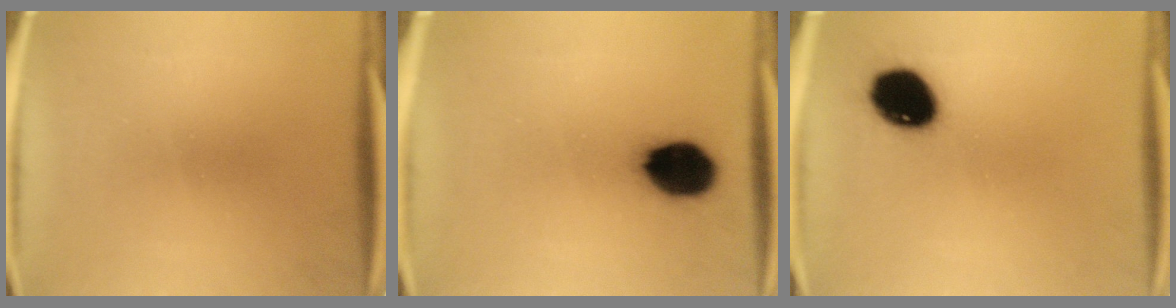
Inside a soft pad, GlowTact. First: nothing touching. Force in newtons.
{"total": 12.0}
{"total": 12.9}